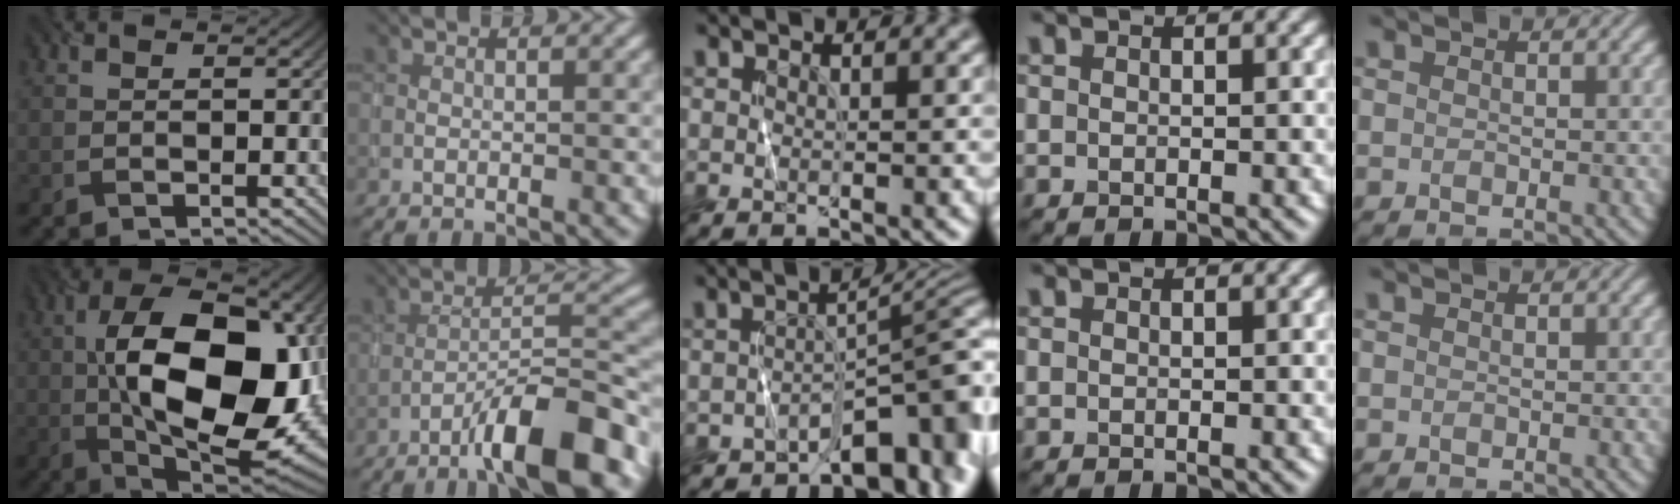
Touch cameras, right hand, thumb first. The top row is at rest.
{"thumb": {"total": 19.1, "force": [0.5, 9.9, 16.4], "torque": [-0.287, 0.005, 0.004]}, "index": {"total": 9.8, "force": [-6.2, 2.1, 7.3], "torque": [-0.110, 0.017, -0.101]}, "middle": {"total": 6.5, "force": [-4.5, 2.1, 4.2], "torque": [-0.037, 0.010, -0.071]}}